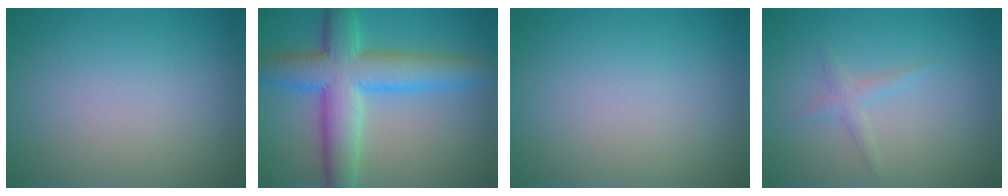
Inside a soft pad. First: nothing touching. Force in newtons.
{"total": 8.0, "press": 8.0, "slide": 0.3}
{"total": 0.0}
{"total": 1.2, "press": 1.2, "slide": 0.1}